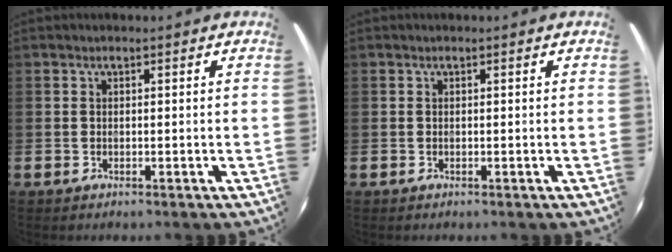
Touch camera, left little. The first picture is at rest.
{"total": 0.0}